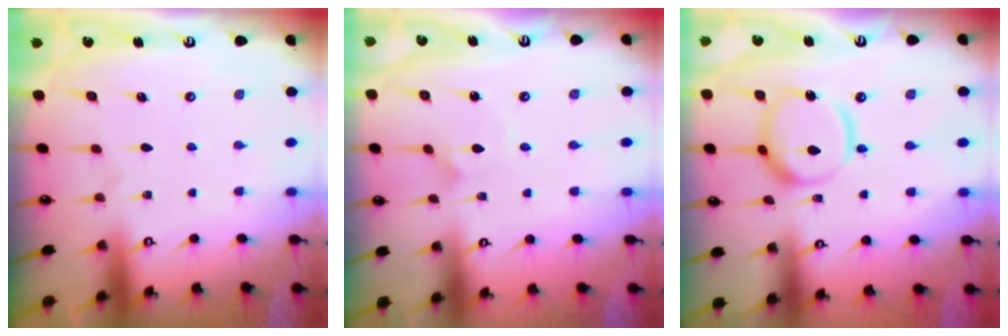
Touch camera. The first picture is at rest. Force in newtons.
{"total": 1.0, "press": 1.0, "slide": 0.0}
{"total": 13.8, "press": 13.7, "slide": 1.7}